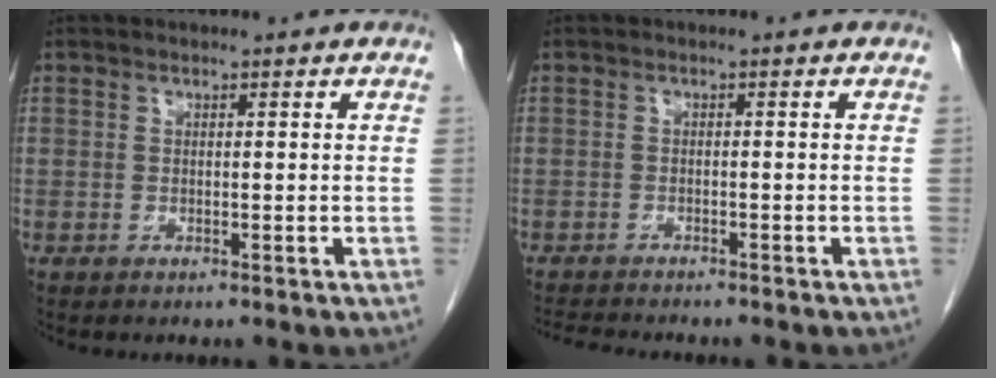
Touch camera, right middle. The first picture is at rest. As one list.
[{"total": 5.7, "force": [-5.2, 0.9, 2.2], "torque": [-0.032, -0.009, -0.078]}]